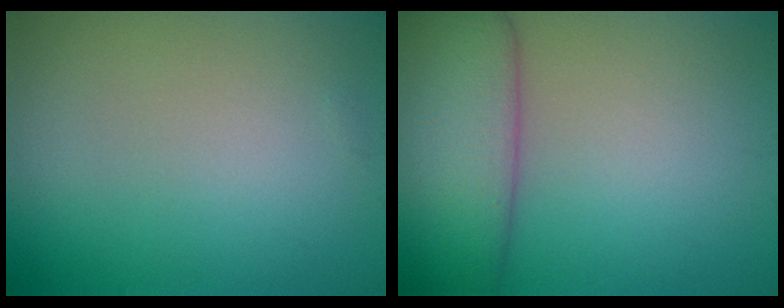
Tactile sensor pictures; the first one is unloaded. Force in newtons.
{"total": 7.1, "press": 7.1, "slide": 0.6}